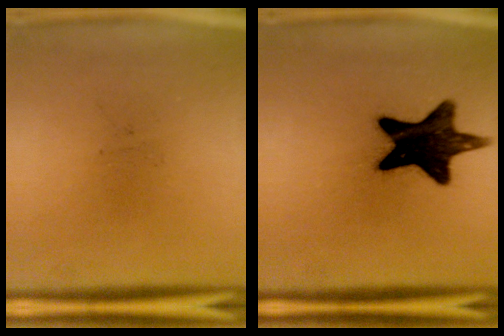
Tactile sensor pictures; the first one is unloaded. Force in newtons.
{"total": 15.3}